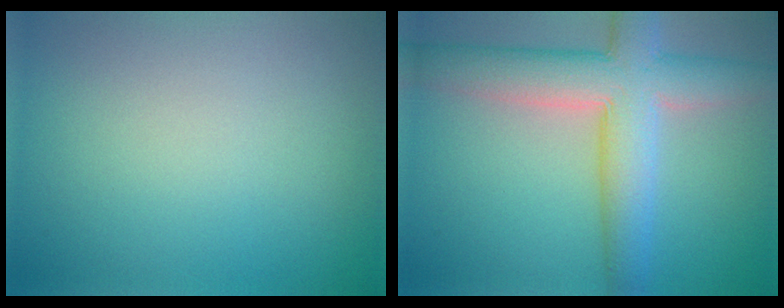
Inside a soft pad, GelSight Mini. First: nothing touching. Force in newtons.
{"total": 8.0, "press": 8.0, "slide": 0.4}